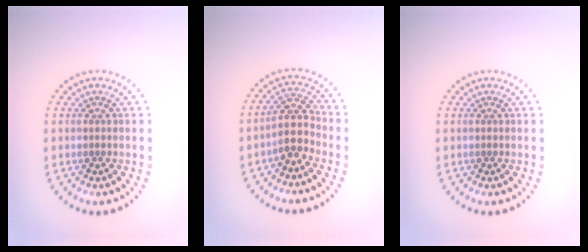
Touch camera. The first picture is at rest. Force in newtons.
{"total": 2.8, "press": 2.3, "slide": 1.6}
{"total": 0.0}